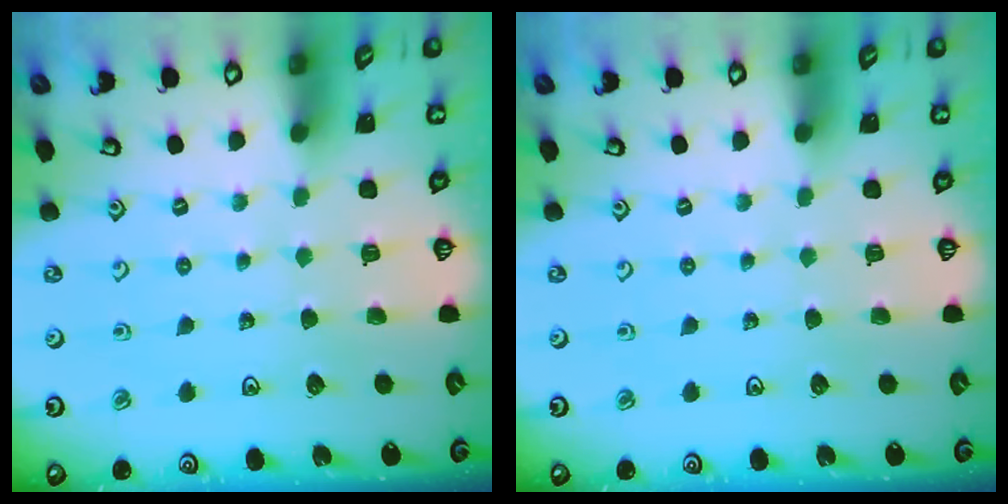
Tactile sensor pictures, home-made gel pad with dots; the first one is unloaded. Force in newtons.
{"total": 0.0}